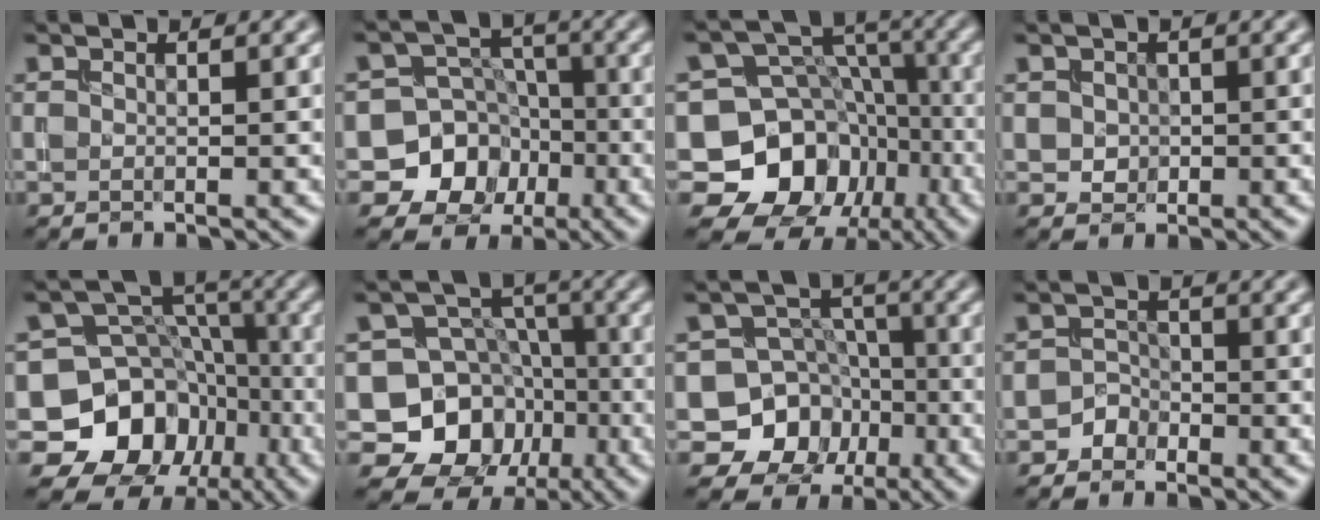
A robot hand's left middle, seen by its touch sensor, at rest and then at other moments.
{"total": 9.3, "force": [-3.7, 8.3, 1.9], "torque": [-0.019, 0.002, -0.085]}
{"total": 11.7, "force": [-4.2, 10.0, 4.4], "torque": [-0.076, 0.018, -0.097]}
{"total": 1.0, "force": [0.0, 1.0, 0.3], "torque": [-0.004, -0.004, 0.003]}
{"total": 11.8, "force": [-4.5, 10.2, 3.8], "torque": [-0.075, 0.015, -0.112]}
{"total": 10.2, "force": [-3.4, 9.0, 3.5], "torque": [-0.050, 0.016, -0.088]}
{"total": 9.4, "force": [-3.6, 8.4, 2.0], "torque": [-0.020, 0.012, -0.084]}
{"total": 1.4, "force": [-1.1, 0.9, -0.3], "torque": [0.015, 0.010, -0.018]}